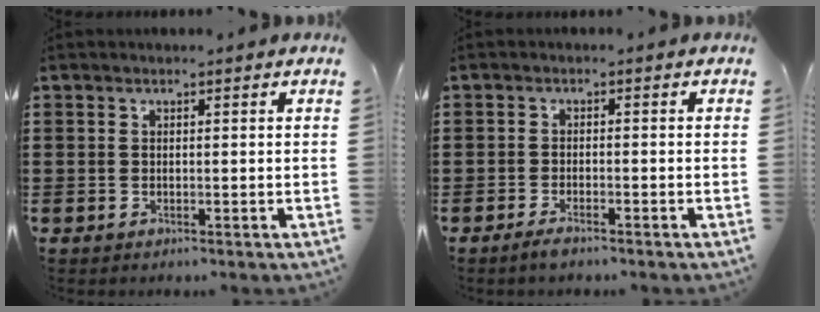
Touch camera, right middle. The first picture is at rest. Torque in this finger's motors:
{"motor_torque": [1.19, 0.95, 0.01, 0.03]}